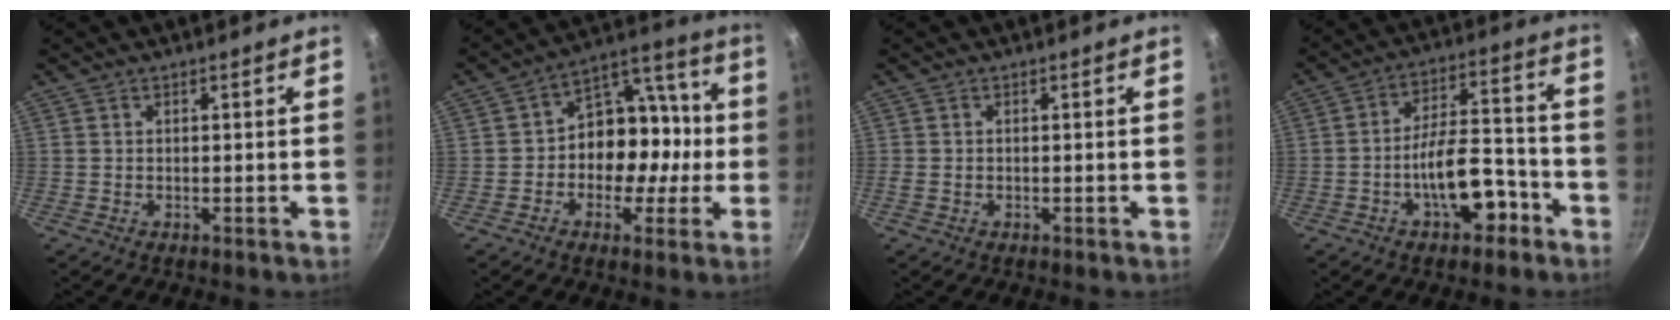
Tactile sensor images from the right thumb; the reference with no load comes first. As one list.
[{"total": 13.8, "force": [-1.9, 10.5, 8.7], "torque": [-0.065, 0.057, -0.039]}, {"total": 1.0, "force": [-0.3, 0.8, 0.6], "torque": [-0.013, 0.001, -0.007]}, {"total": 12.5, "force": [-5.7, 6.1, 9.4], "torque": [-0.112, 0.065, -0.081]}]